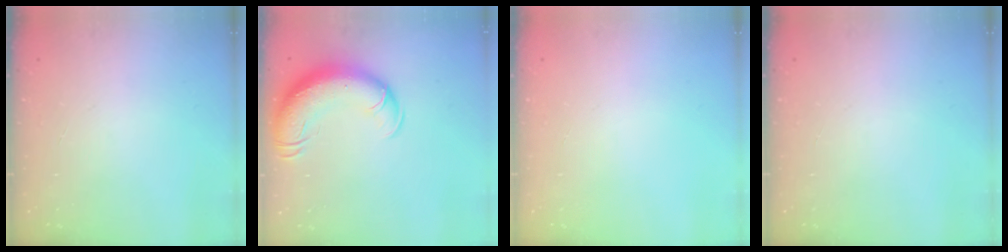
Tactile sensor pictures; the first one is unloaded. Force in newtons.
{"total": 15.1, "press": 14.7, "slide": 3.6}
{"total": 0.0}
{"total": 0.0}